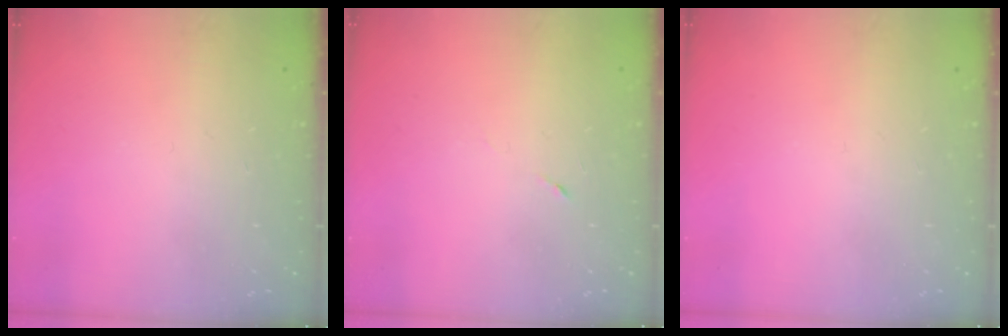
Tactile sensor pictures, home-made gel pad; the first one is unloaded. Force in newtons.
{"total": 3.3, "press": 3.0, "slide": 1.4}
{"total": 0.0}